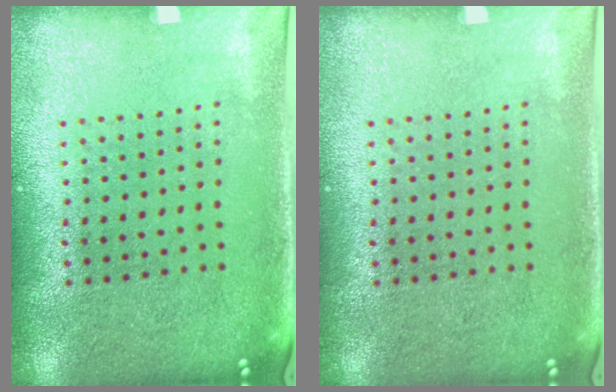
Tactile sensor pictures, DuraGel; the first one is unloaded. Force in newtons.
{"total": 0.0}